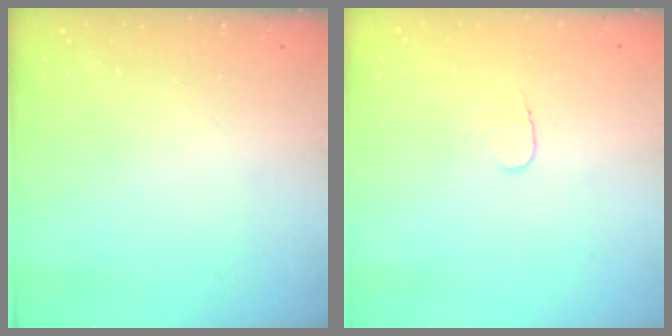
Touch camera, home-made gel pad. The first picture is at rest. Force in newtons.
{"total": 3.6, "press": 3.6, "slide": 0.4}